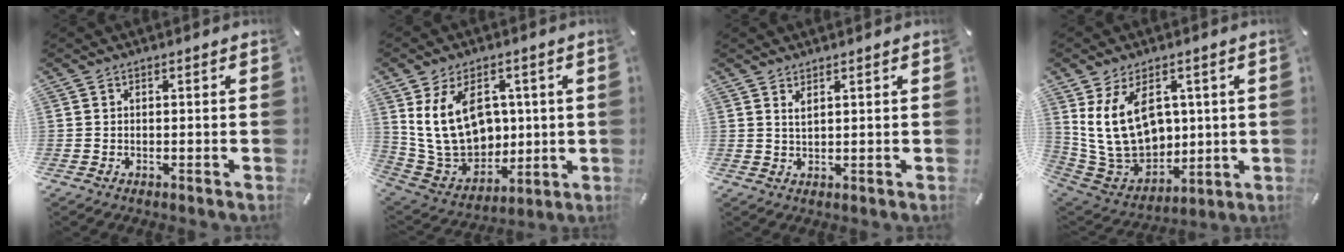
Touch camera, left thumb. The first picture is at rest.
{"total": 16.6, "force": [3.8, 12.6, 10.2], "torque": [-0.200, -0.011, 0.078]}
{"total": 1.9, "force": [1.3, 0.5, 1.3], "torque": [-0.027, 0.000, 0.023]}
{"total": 15.6, "force": [4.0, 11.4, 9.9], "torque": [-0.208, -0.022, 0.082]}